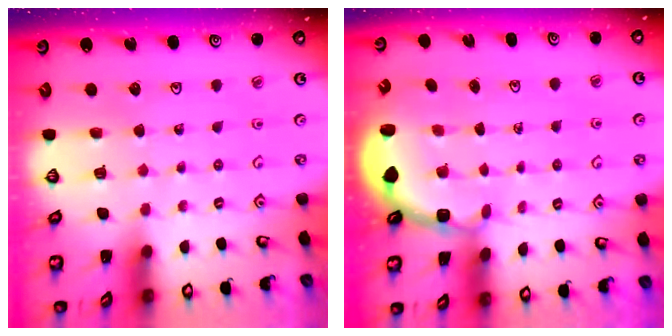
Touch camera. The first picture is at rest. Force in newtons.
{"total": 2.8, "press": 2.2, "slide": 1.7}